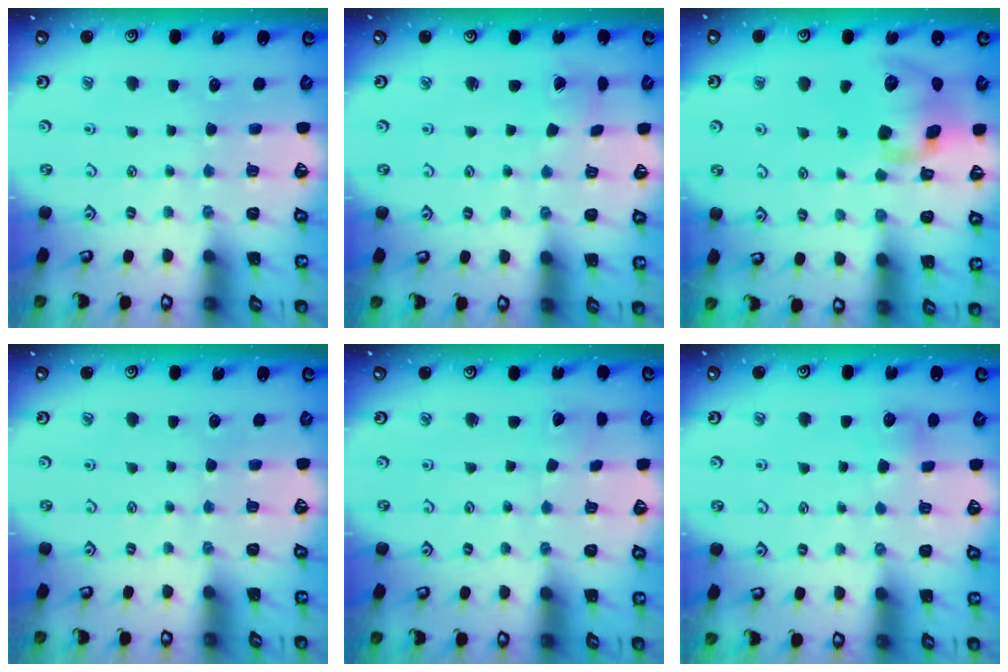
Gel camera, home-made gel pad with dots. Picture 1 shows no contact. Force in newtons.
{"total": 1.6, "press": 1.5, "slide": 0.1}
{"total": 13.5, "press": 13.4, "slide": 2.2}
{"total": 0.0}
{"total": 1.4, "press": 1.4, "slide": 0.0}
{"total": 4.2, "press": 4.2, "slide": 0.4}